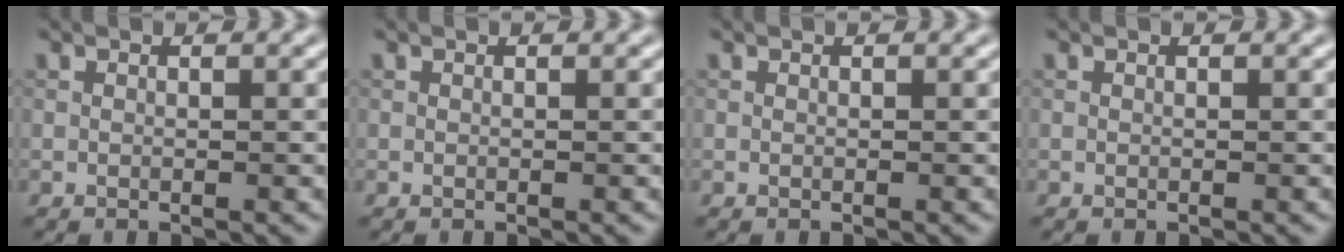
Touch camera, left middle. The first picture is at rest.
{"total": 0.0}
{"total": 0.0}
{"total": 0.0}